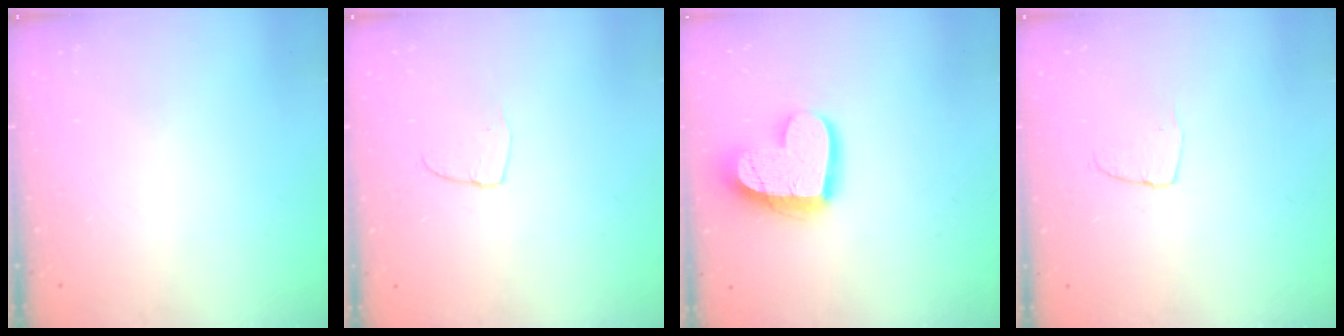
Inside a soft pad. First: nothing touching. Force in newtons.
{"total": 3.6, "press": 3.6, "slide": 0.3}
{"total": 17.8, "press": 17.7, "slide": 1.4}
{"total": 4.3, "press": 4.3, "slide": 0.3}